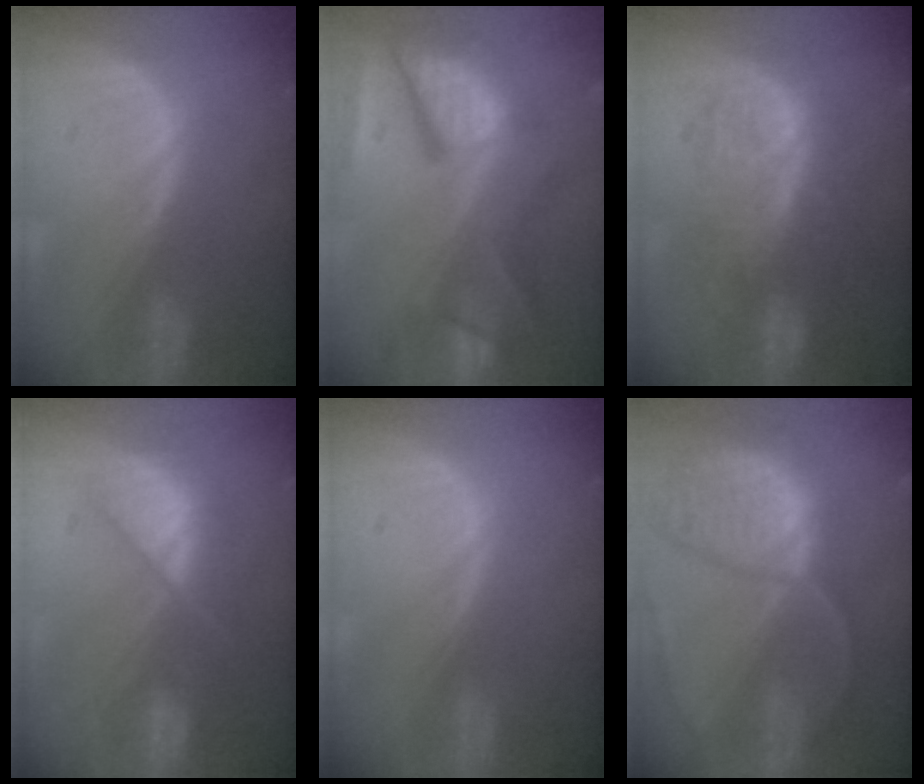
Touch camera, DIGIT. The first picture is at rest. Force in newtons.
{"total": 12.2, "press": 10.0, "slide": 7.0}
{"total": 9.4, "press": 9.2, "slide": 2.2}
{"total": 7.2, "press": 7.2, "slide": 0.5}
{"total": 0.0}
{"total": 11.4, "press": 9.4, "slide": 6.4}